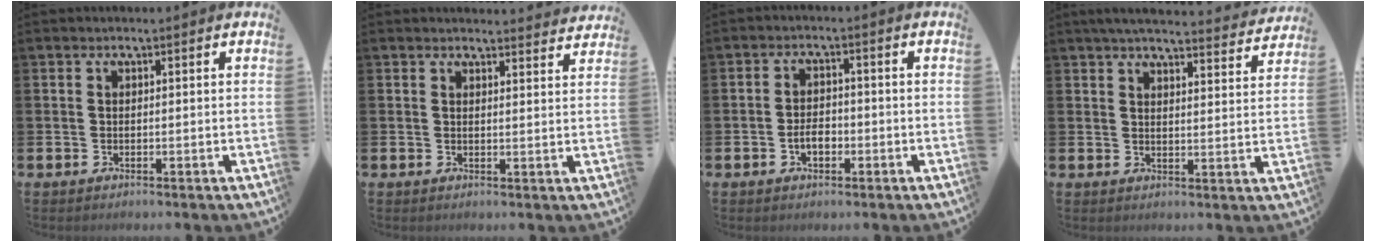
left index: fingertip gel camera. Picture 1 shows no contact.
{"total": 2.6, "force": [2.6, 0.2, -0.2], "torque": [0.007, -0.018, 0.046]}
{"total": 2.8, "force": [-0.9, 1.7, 2.1], "torque": [-0.030, 0.001, -0.021]}
{"total": 4.9, "force": [4.7, 0.4, 1.4], "torque": [-0.032, -0.032, 0.080]}